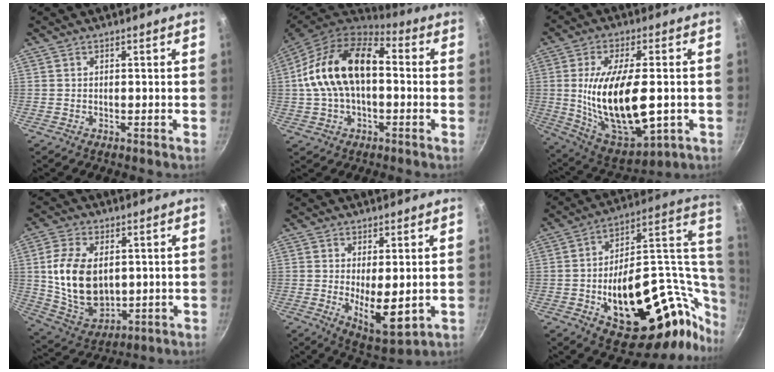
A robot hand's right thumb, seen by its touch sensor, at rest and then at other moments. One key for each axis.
{"total": 18.8, "fx": 0.7, "fy": 11.3, "fz": 15.0, "tx": -0.252, "ty": 0.037, "tz": -0.002}
{"total": 22.2, "fx": -2.0, "fy": 10.0, "fz": 19.7, "tx": -0.340, "ty": -0.003, "tz": -0.016}
{"total": 15.4, "fx": 1.9, "fy": 10.0, "fz": 11.6, "tx": -0.195, "ty": -0.020, "tz": 0.052}
{"total": 9.4, "fx": -0.3, "fy": 3.7, "fz": 8.7, "tx": -0.125, "ty": -0.026, "tz": 0.014}
{"total": 35.6, "fx": -4.4, "fy": 20.0, "fz": 29.1, "tx": -0.351, "ty": 0.038, "tz": -0.039}